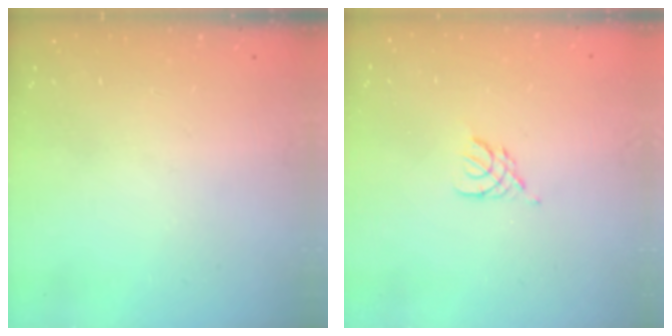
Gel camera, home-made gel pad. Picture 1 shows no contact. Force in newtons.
{"total": 3.0, "press": 3.0, "slide": 0.6}